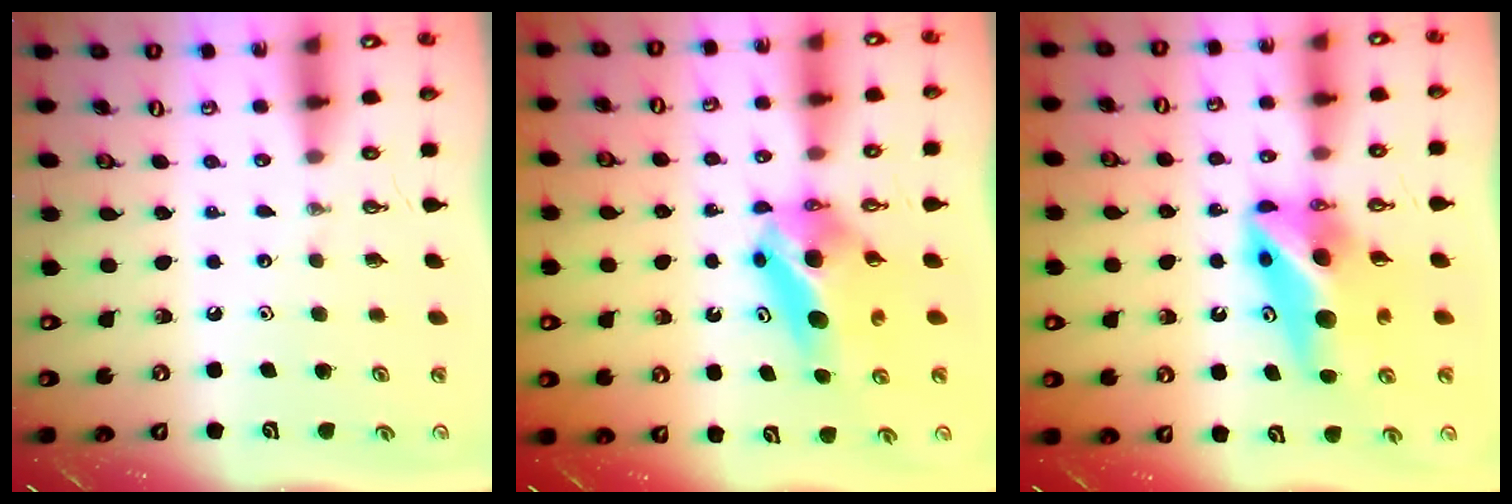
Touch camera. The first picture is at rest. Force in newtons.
{"total": 7.8, "press": 7.4, "slide": 2.3}
{"total": 12.1, "press": 11.6, "slide": 3.3}